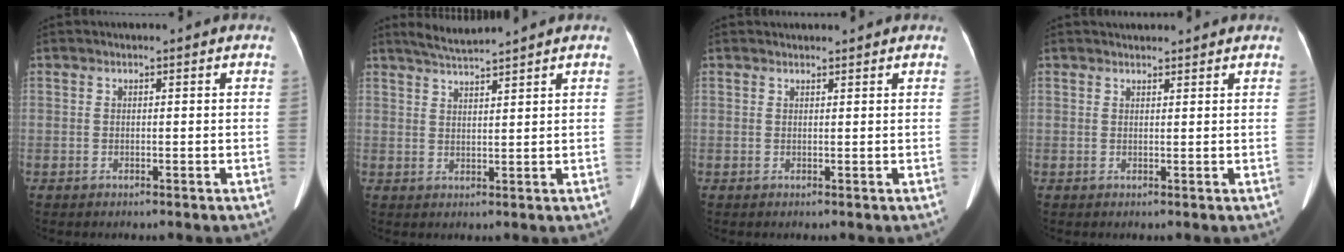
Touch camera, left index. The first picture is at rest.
{"total": 4.5, "force": [4.2, -0.8, 1.4], "torque": [-0.027, 0.013, 0.080]}
{"total": 2.9, "force": [2.8, 0.7, 0.5], "torque": [-0.007, 0.022, 0.035]}
{"total": 4.1, "force": [3.9, 1.1, 0.9], "torque": [-0.010, 0.027, 0.049]}